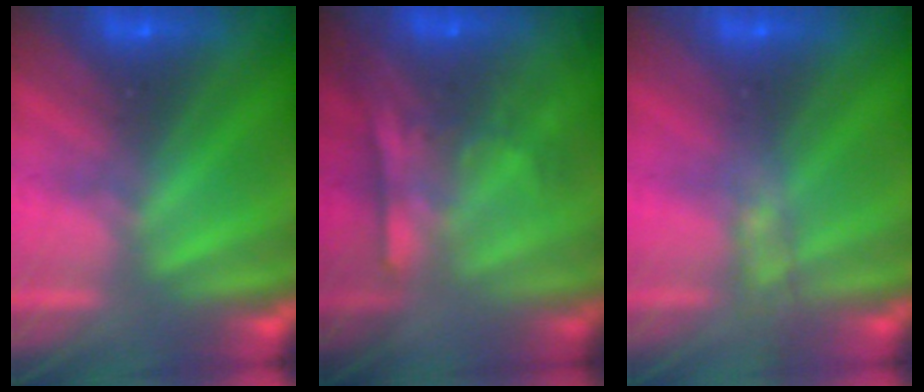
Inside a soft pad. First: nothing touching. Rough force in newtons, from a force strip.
{"total": 7.2}
{"total": 2.7}